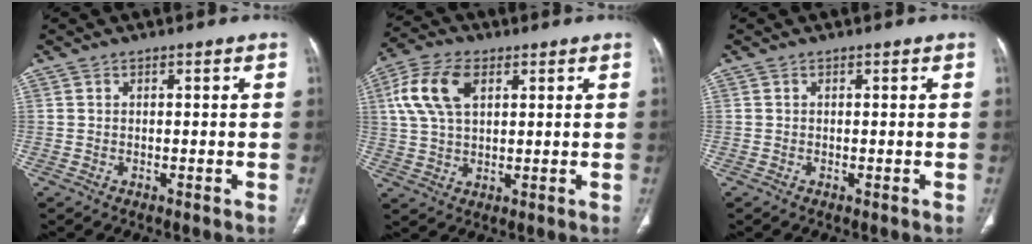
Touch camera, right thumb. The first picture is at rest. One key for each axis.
{"total": 10.9, "fx": 3.6, "fy": 6.3, "fz": 8.1, "tx": -0.167, "ty": 0.008, "tz": 0.070}
{"total": 0.0}